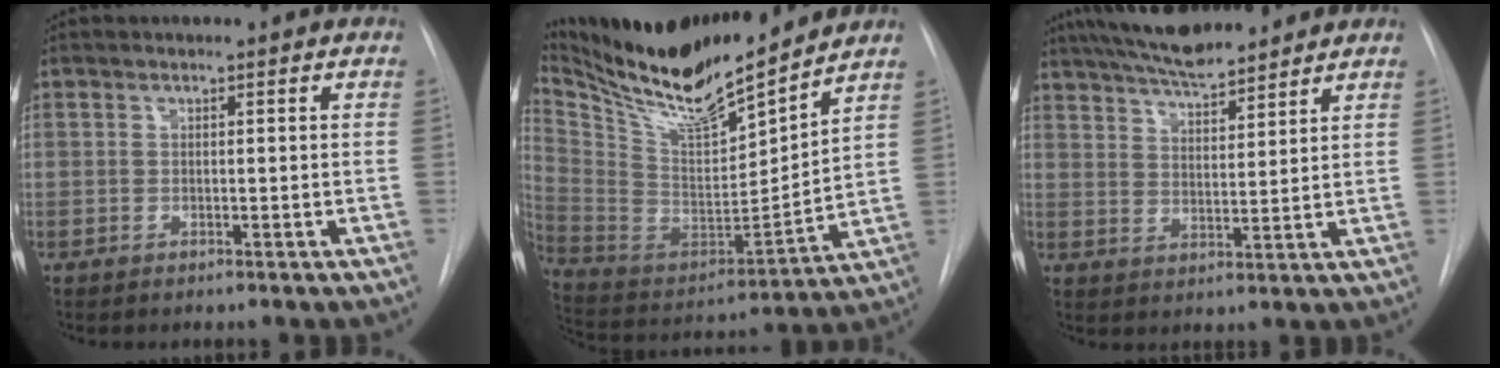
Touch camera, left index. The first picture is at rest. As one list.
[{"total": 22.8, "force": [20.0, 2.5, 10.7], "torque": [-0.213, -0.024, 0.348]}, {"total": 11.4, "force": [10.0, 2.0, 5.1], "torque": [-0.088, 0.015, 0.167]}]